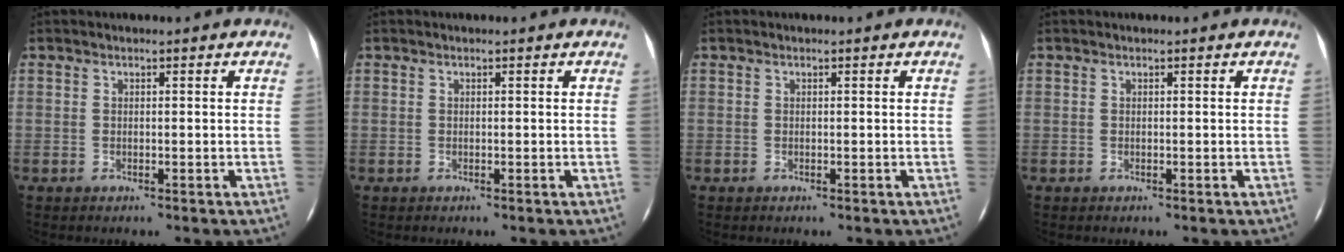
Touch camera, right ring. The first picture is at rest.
{"total": 0.0}
{"total": 0.0}
{"total": 0.0}